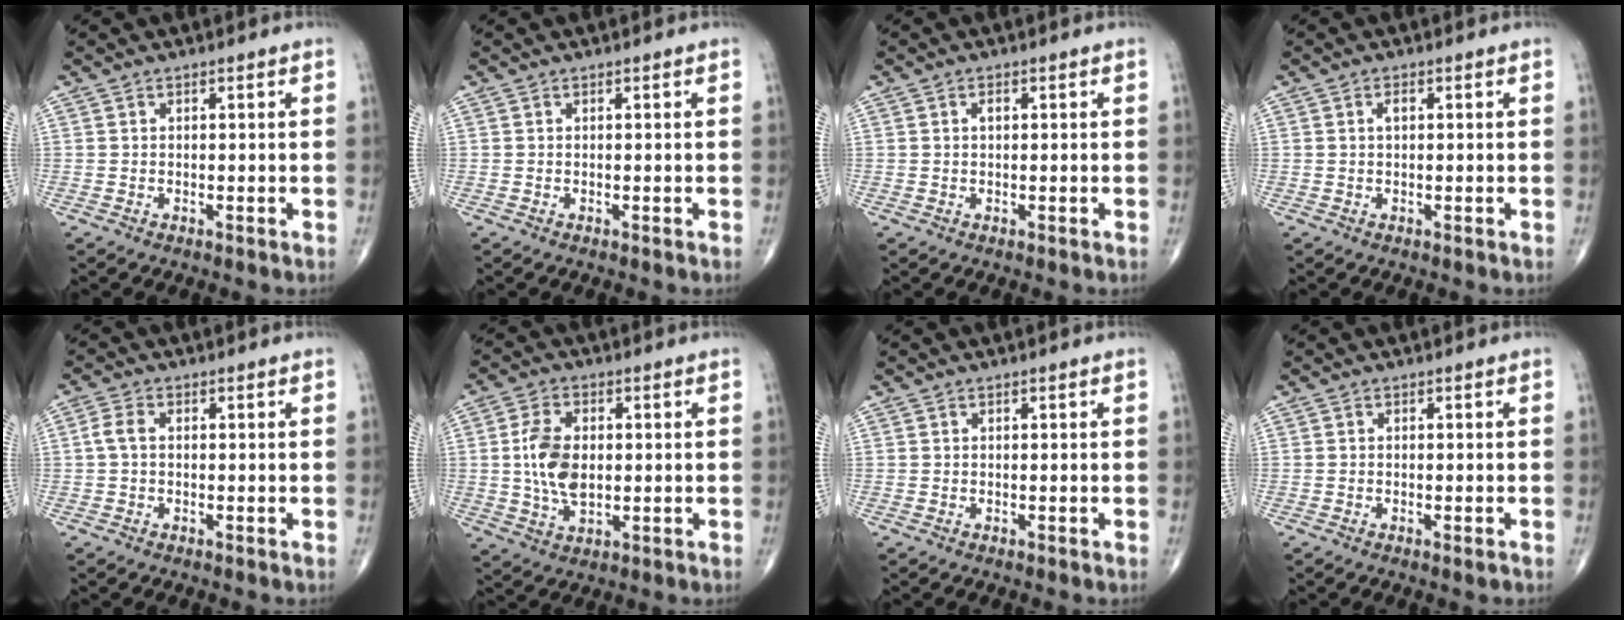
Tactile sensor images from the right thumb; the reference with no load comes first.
{"total": 0.0}
{"total": 1.1, "force": [0.2, 0.6, 0.9], "torque": [-0.014, 0.001, 0.003]}
{"total": 1.4, "force": [0.3, 0.7, 1.2], "torque": [-0.021, 0.003, 0.004]}
{"total": 2.7, "force": [0.0, 1.7, 2.1], "torque": [-0.048, 0.006, -0.004]}
{"total": 9.3, "force": [0.4, 5.5, 7.5], "torque": [-0.143, -0.001, 0.012]}
{"total": 0.0}
{"total": 0.8, "force": [-0.5, 0.1, 0.7], "torque": [-0.014, -0.003, -0.006]}